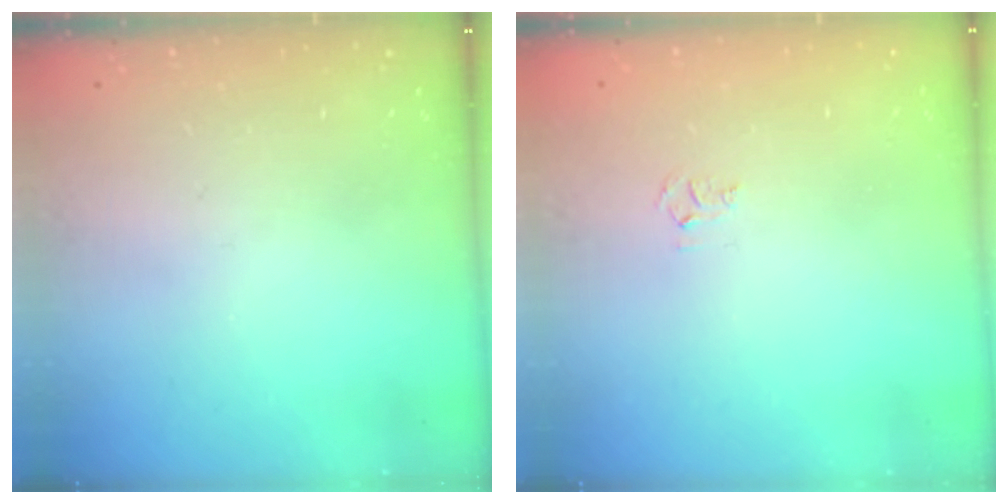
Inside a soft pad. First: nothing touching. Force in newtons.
{"total": 3.8, "press": 3.8, "slide": 0.4}